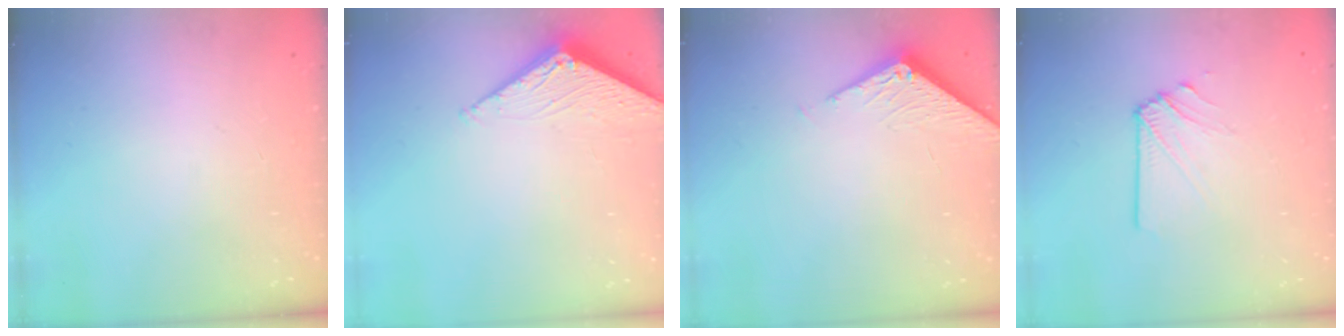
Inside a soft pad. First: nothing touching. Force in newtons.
{"total": 3.1, "press": 3.1, "slide": 0.4}
{"total": 4.0, "press": 4.0, "slide": 0.1}
{"total": 2.9, "press": 2.8, "slide": 0.5}